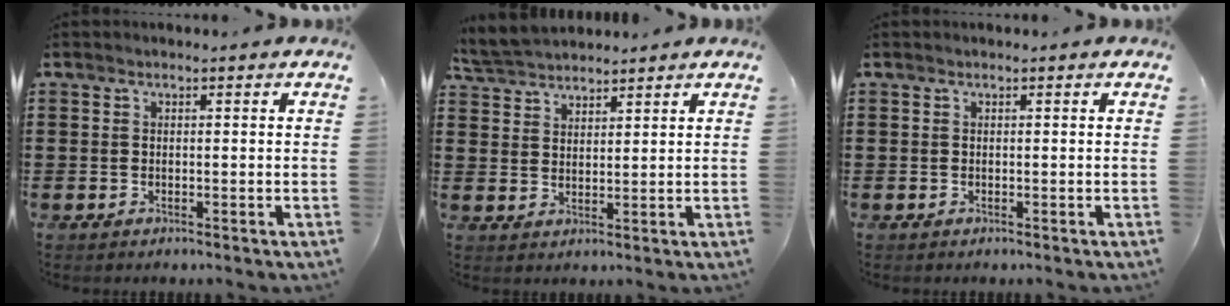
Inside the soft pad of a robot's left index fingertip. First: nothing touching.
{"total": 4.5, "force": [4.4, 0.9, 0.6], "torque": [-0.027, -0.009, 0.082]}
{"total": 0.0}